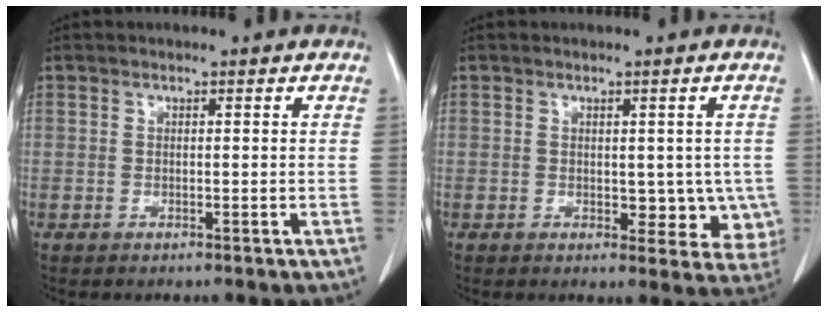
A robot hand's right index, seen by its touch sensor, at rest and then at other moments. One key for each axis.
{"total": 5.9, "fx": -0.5, "fy": 3.8, "fz": 4.6, "tx": -0.030, "ty": -0.004, "tz": -0.002}